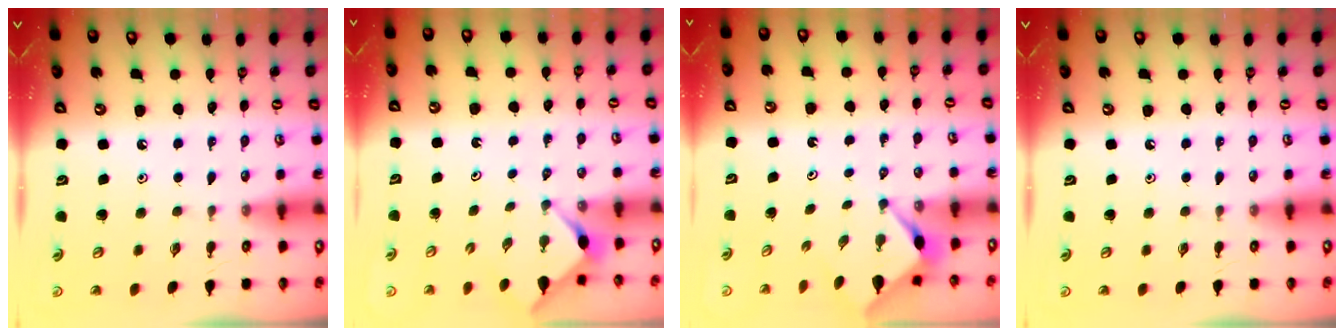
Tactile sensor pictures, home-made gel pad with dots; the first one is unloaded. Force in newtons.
{"total": 2.8, "press": 2.8, "slide": 0.3}
{"total": 2.9, "press": 2.9, "slide": 0.3}
{"total": 0.0}